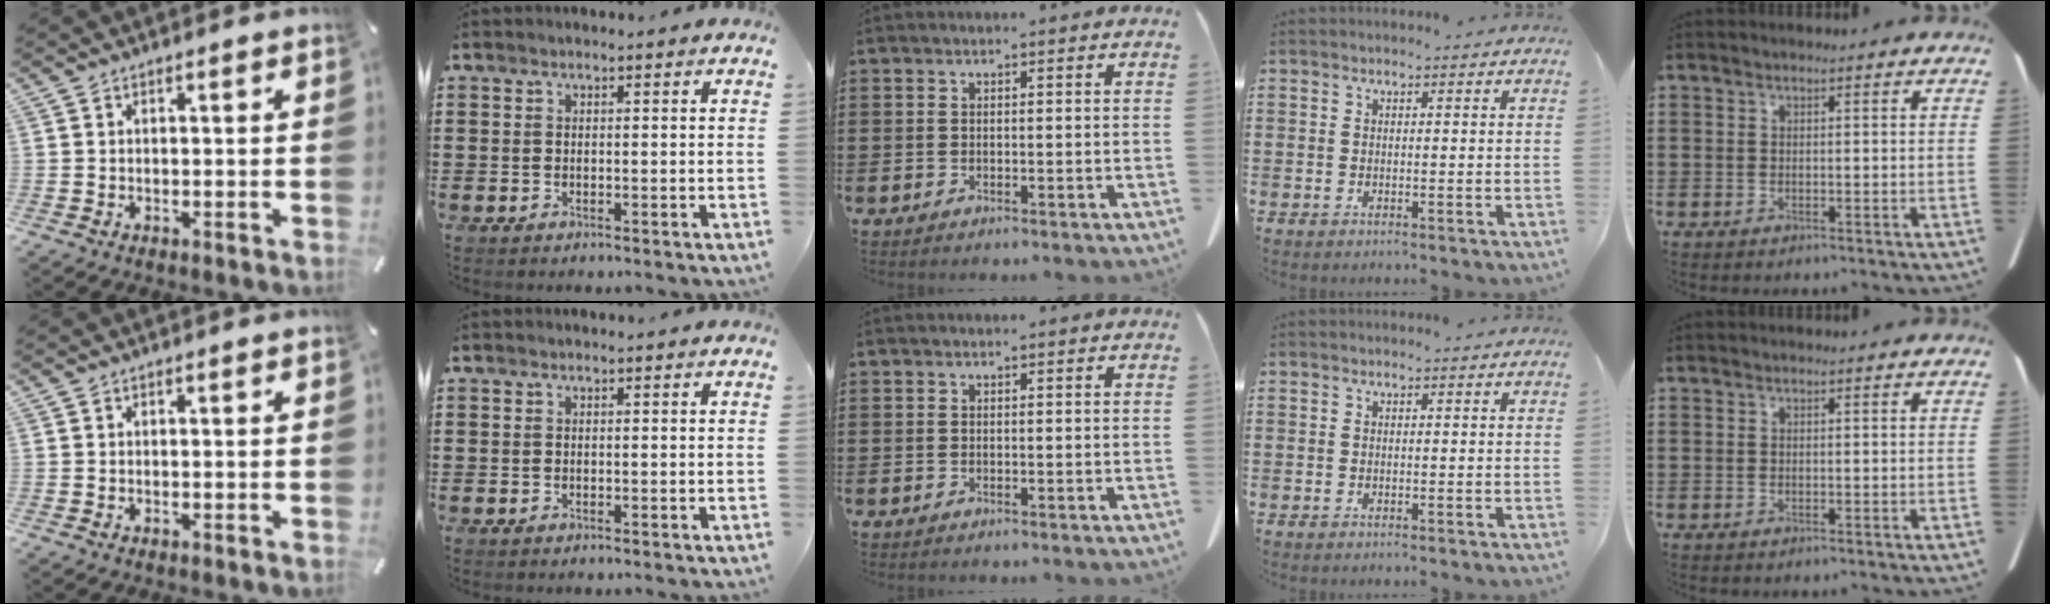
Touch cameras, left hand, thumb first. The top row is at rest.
{}